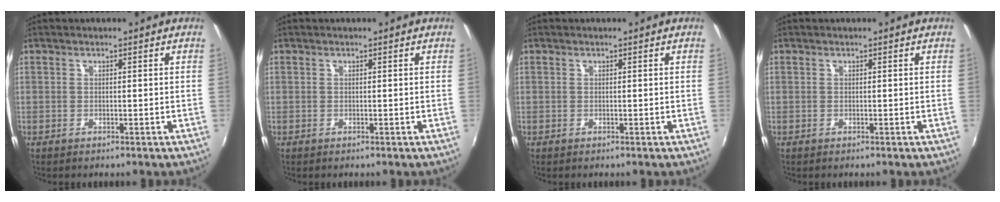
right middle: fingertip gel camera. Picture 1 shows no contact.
{"total": 0.0}
{"total": 0.0}
{"total": 0.0}